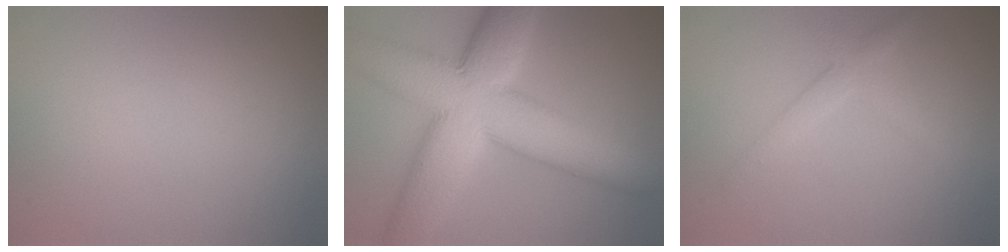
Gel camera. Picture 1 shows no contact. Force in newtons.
{"total": 13.0, "press": 13.0, "slide": 0.5}
{"total": 2.0, "press": 2.0, "slide": 0.1}